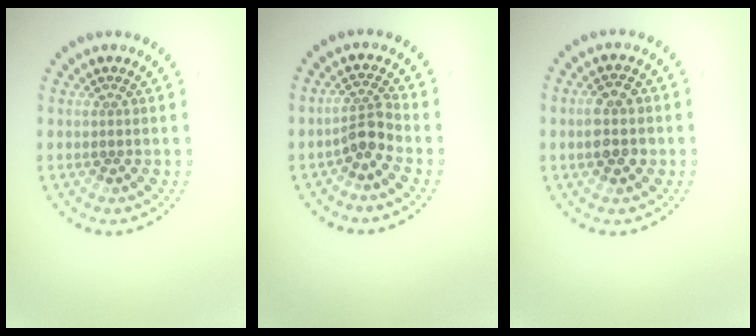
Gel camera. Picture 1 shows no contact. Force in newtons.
{"total": 2.3, "press": 1.8, "slide": 1.5}
{"total": 3.1, "press": 3.1, "slide": 0.2}